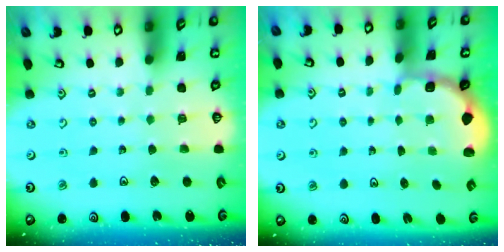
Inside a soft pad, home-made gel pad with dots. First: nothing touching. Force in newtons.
{"total": 1.9, "press": 1.8, "slide": 0.7}